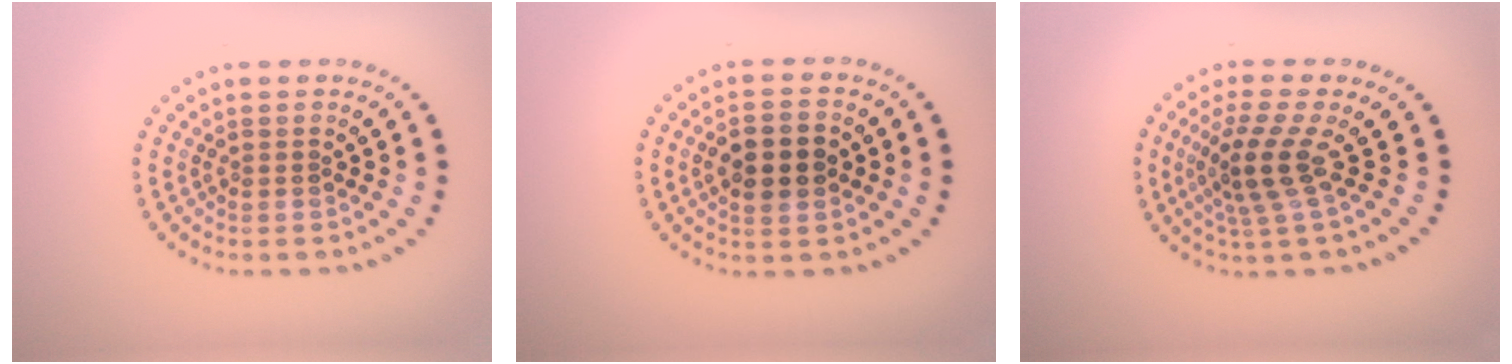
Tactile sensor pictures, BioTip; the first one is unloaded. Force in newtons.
{"total": 3.5, "press": 3.5, "slide": 0.3}
{"total": 3.7, "press": 2.7, "slide": 2.6}